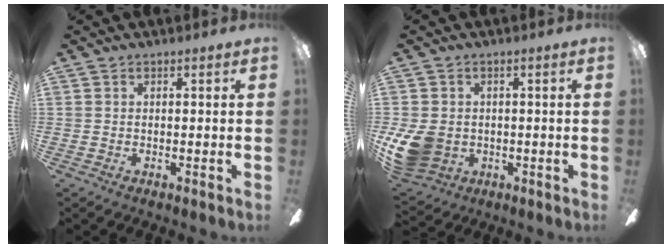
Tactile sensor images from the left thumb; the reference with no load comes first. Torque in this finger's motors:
{"motor_torque": [-0.03, 1.74, 0.58, -0.44, 0.08]}